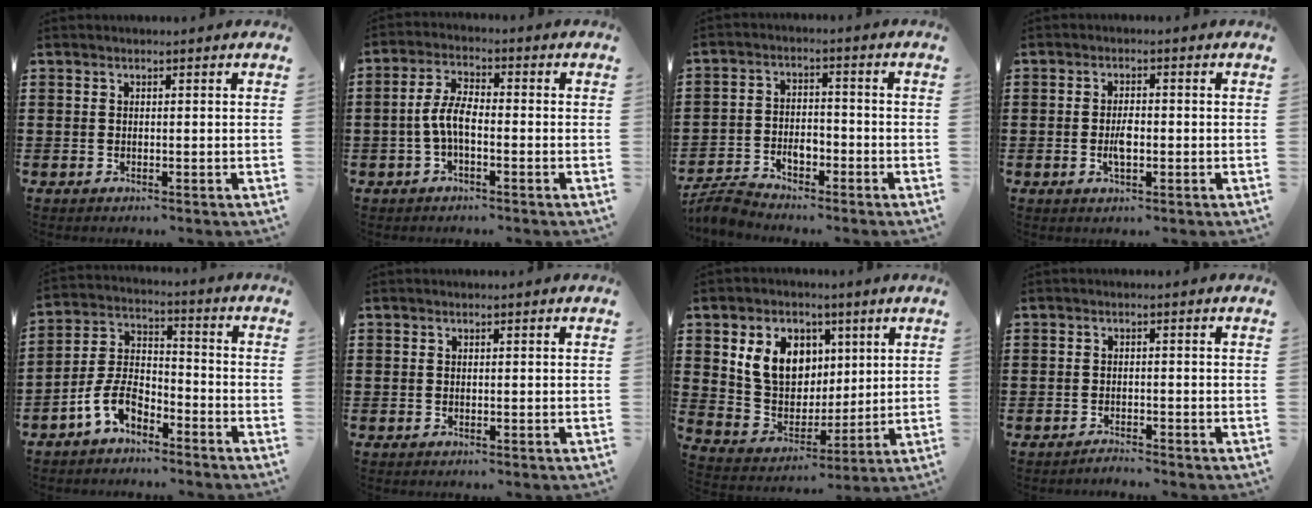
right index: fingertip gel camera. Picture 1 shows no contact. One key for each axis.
{"total": 5.3, "fx": -1.3, "fy": 2.1, "fz": 4.7, "tx": -0.110, "ty": -0.001, "tz": -0.032}
{"total": 4.0, "fx": -3.3, "fy": 1.6, "fz": 1.7, "tx": -0.037, "ty": 0.013, "tz": -0.066}
{"total": 3.1, "fx": -0.6, "fy": 1.3, "fz": 2.8, "tx": -0.058, "ty": 0.000, "tz": -0.013}
{"total": 7.3, "fx": -4.8, "fy": 3.5, "fz": 4.2, "tx": -0.101, "ty": 0.009, "tz": -0.096}
{"total": 0.0}
{"total": 9.8, "fx": 3.4, "fy": 7.9, "fz": 4.7, "tx": -0.119, "ty": 0.011, "tz": 0.065}
{"total": 1.4, "fx": -1.4, "fy": 0.0, "fz": 0.0, "tx": -0.003, "ty": 0.004, "tz": -0.029}